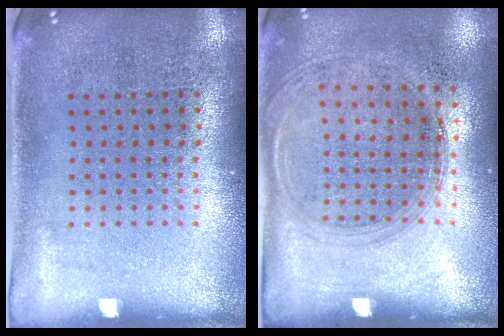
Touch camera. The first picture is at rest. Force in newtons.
{"total": 1.4, "press": 1.2, "slide": 0.6}